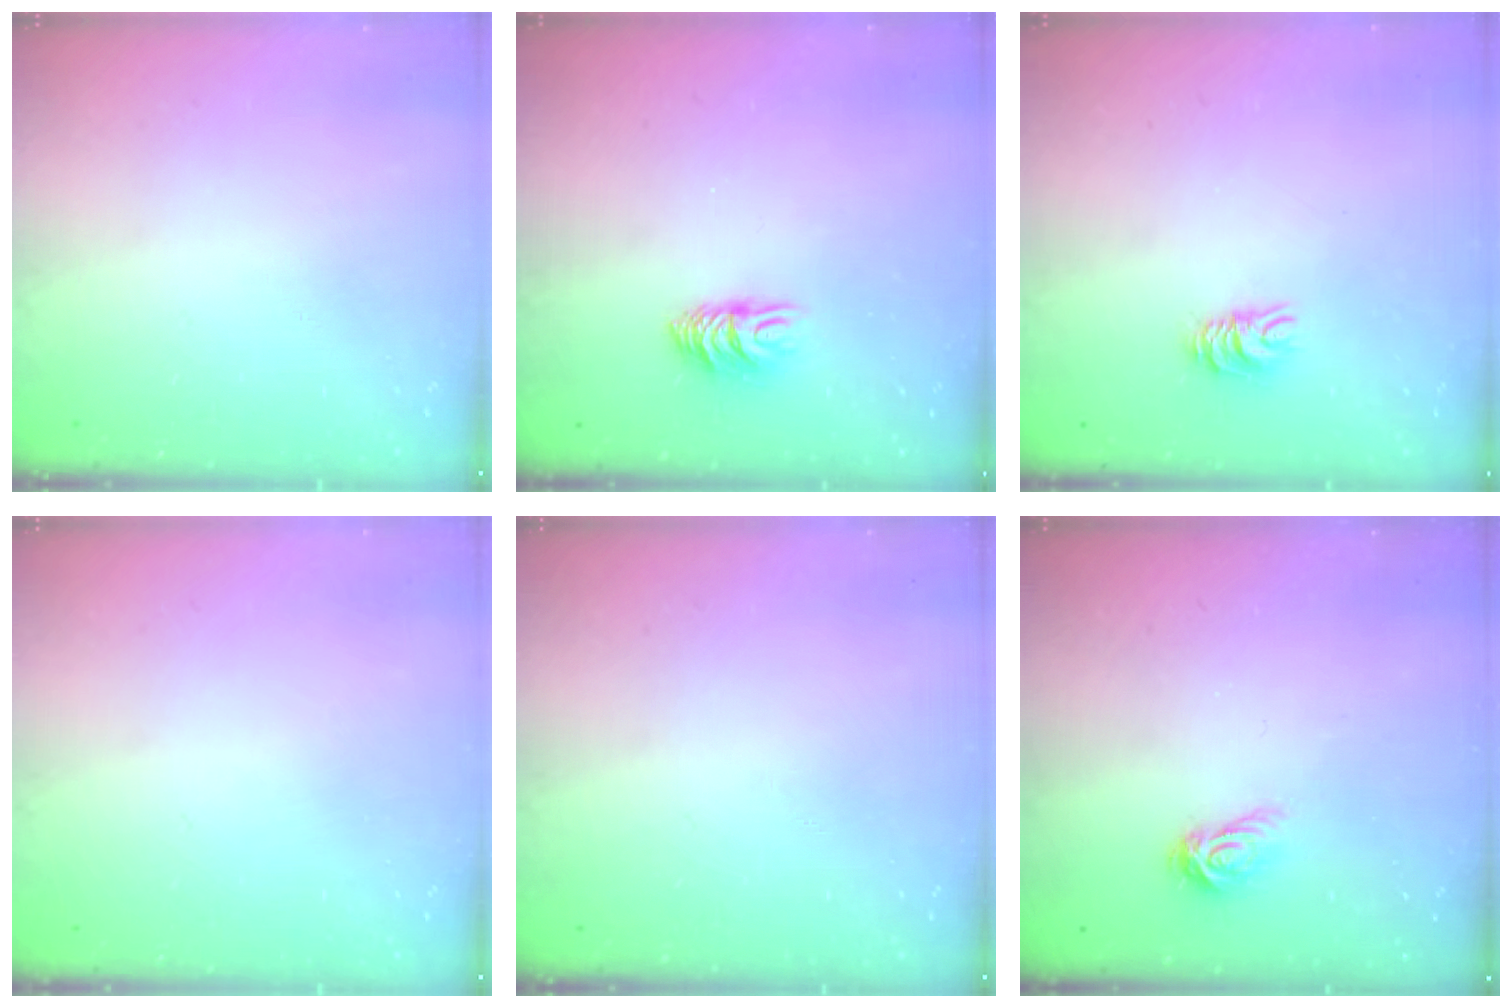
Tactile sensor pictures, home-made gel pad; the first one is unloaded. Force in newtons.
{"total": 7.0, "press": 7.0, "slide": 0.6}
{"total": 5.3, "press": 5.3, "slide": 0.2}
{"total": 0.0}
{"total": 0.0}
{"total": 3.9, "press": 3.9, "slide": 0.4}